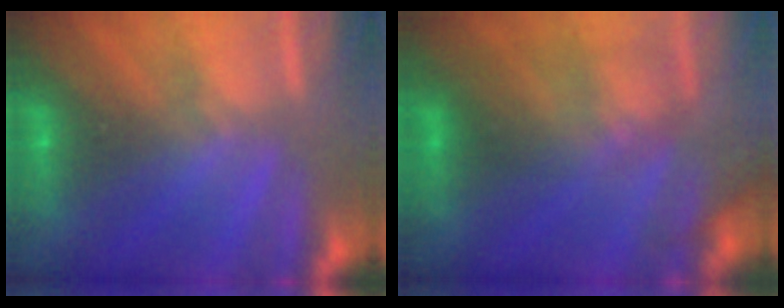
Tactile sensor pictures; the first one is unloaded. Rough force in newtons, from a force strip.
{"total": 2.7}